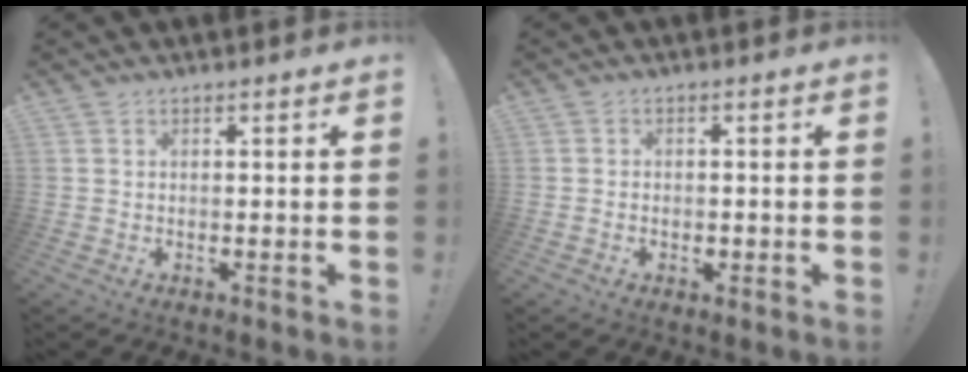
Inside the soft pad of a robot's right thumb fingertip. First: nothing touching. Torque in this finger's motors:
{"motor_torque": [-0.13, -0.40, -0.14, 0.46, 0.00]}